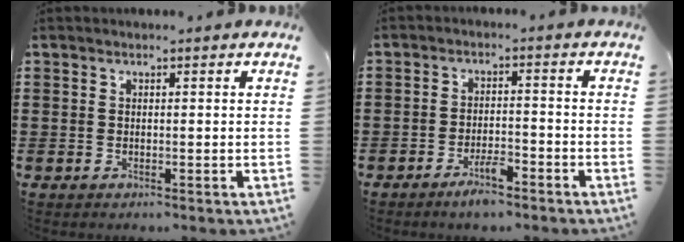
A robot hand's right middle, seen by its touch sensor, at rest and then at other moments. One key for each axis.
{"total": 3.9, "fx": -3.0, "fy": 0.9, "fz": 2.3, "tx": -0.045, "ty": 0.005, "tz": -0.058}